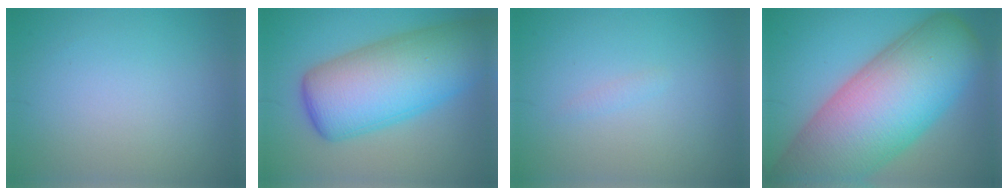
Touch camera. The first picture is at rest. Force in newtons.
{"total": 11.3, "press": 11.2, "slide": 0.4}
{"total": 0.5, "press": 0.5, "slide": 0.1}
{"total": 16.8, "press": 16.8, "slide": 0.8}